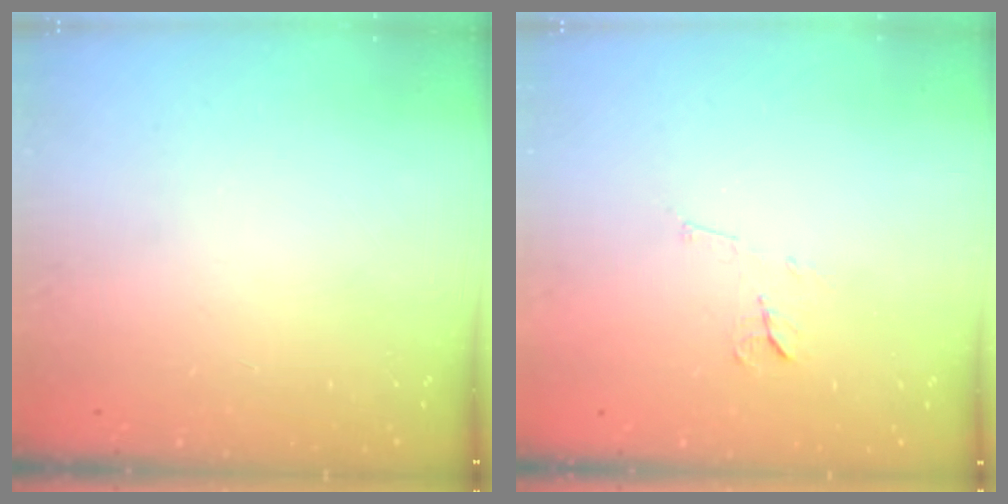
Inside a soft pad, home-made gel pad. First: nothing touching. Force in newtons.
{"total": 5.6, "press": 5.6, "slide": 0.4}